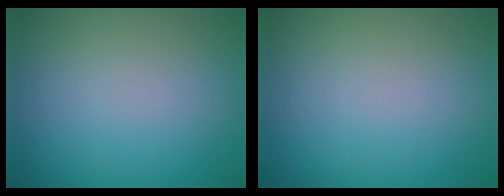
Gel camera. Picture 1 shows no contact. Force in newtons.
{"total": 0.0}